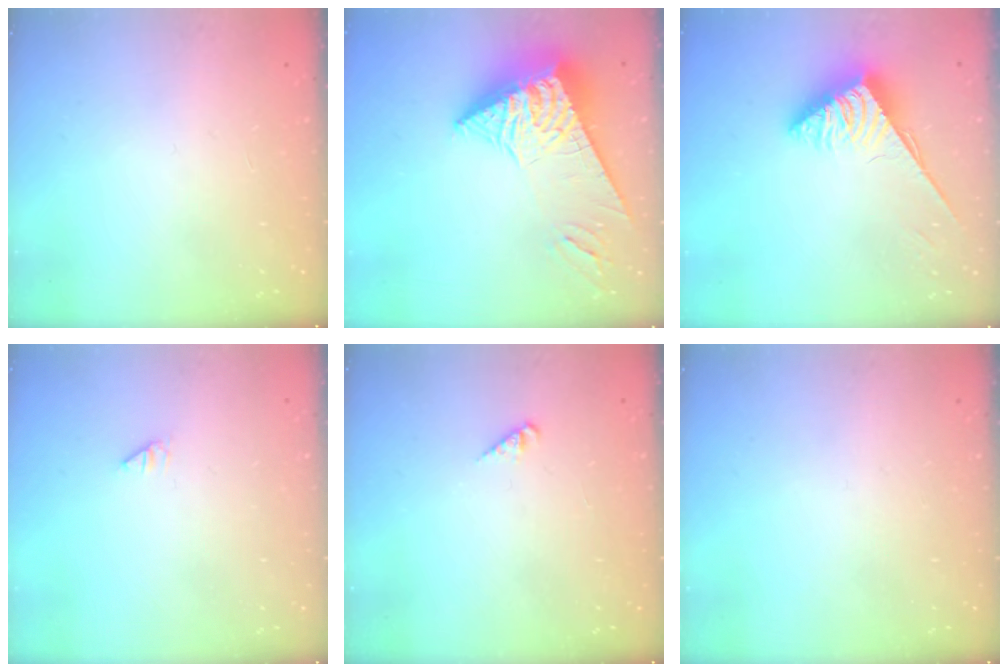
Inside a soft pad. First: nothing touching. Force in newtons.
{"total": 12.9, "press": 12.8, "slide": 1.3}
{"total": 4.0, "press": 3.9, "slide": 0.7}
{"total": 0.0}
{"total": 1.4, "press": 1.4, "slide": 0.3}
{"total": 0.0}